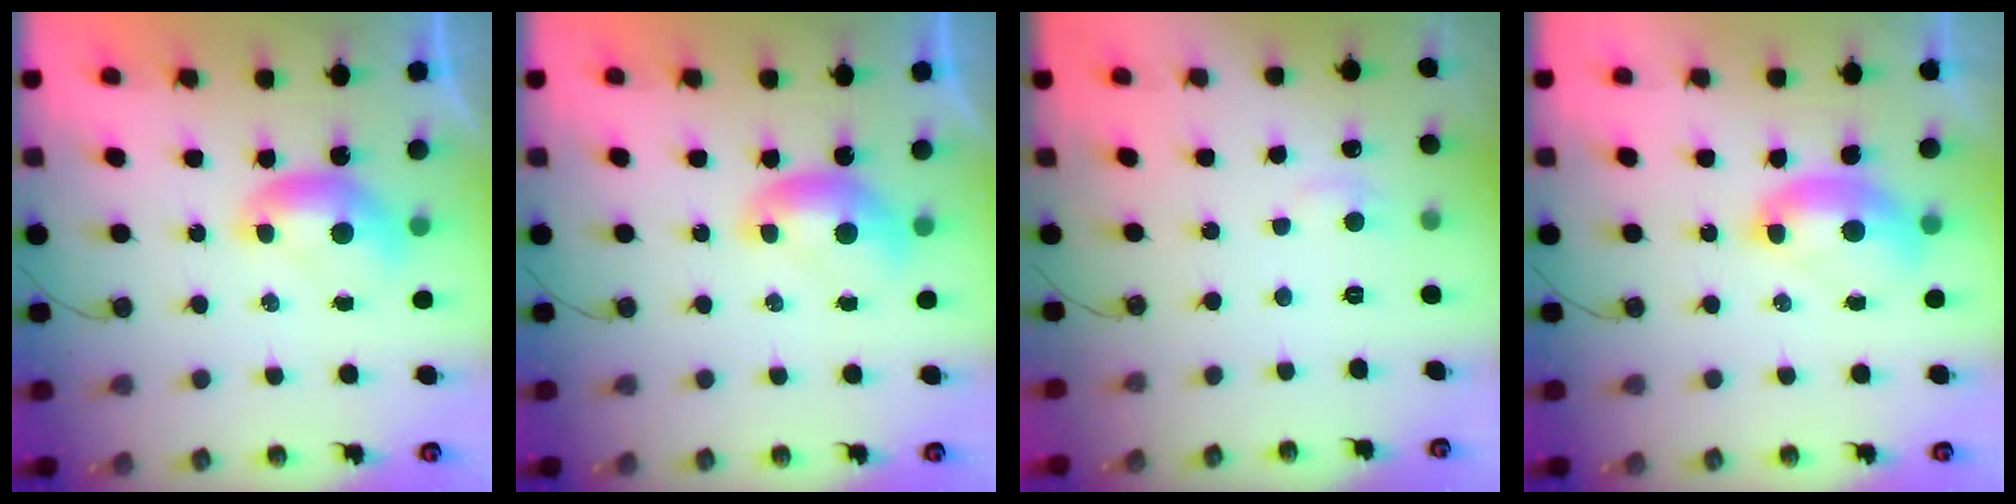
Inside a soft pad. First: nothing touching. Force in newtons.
{"total": 0.0}
{"total": 1.8, "press": 1.7, "slide": 0.7}
{"total": 2.5, "press": 2.4, "slide": 0.6}